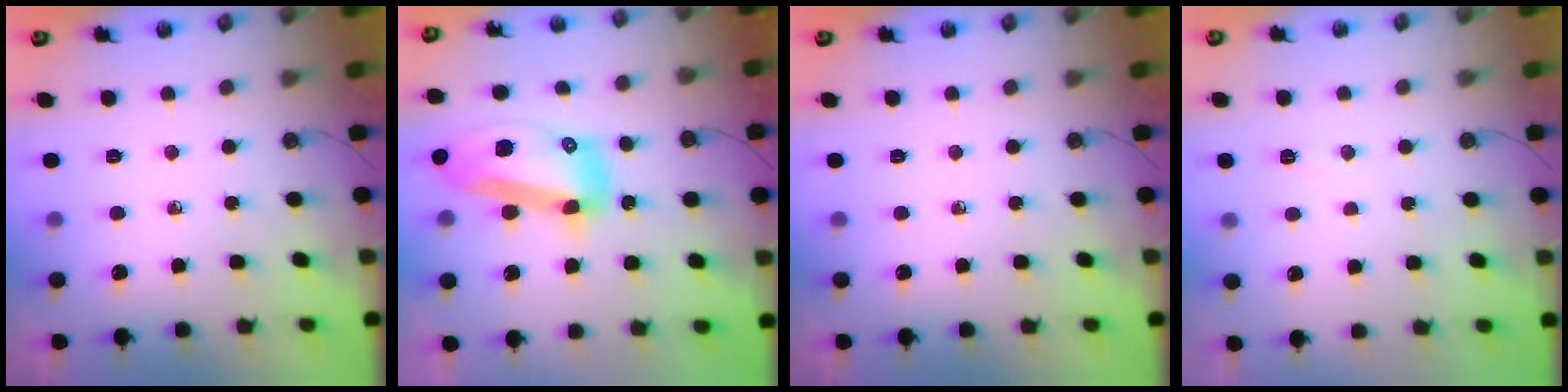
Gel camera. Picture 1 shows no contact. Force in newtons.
{"total": 17.9, "press": 17.8, "slide": 2.1}
{"total": 0.0}
{"total": 3.8, "press": 3.4, "slide": 1.7}